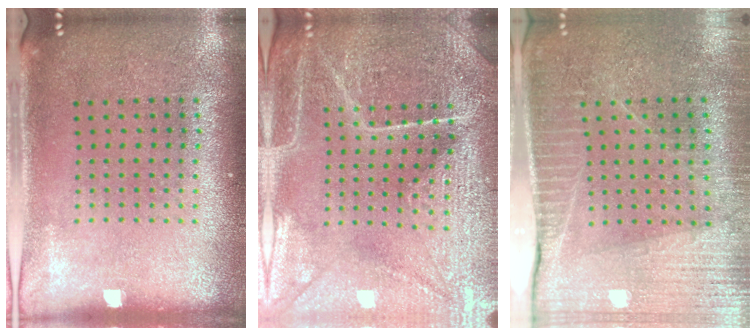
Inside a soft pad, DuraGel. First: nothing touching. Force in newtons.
{"total": 4.6, "press": 4.4, "slide": 1.2}
{"total": 3.6, "press": 3.5, "slide": 0.4}